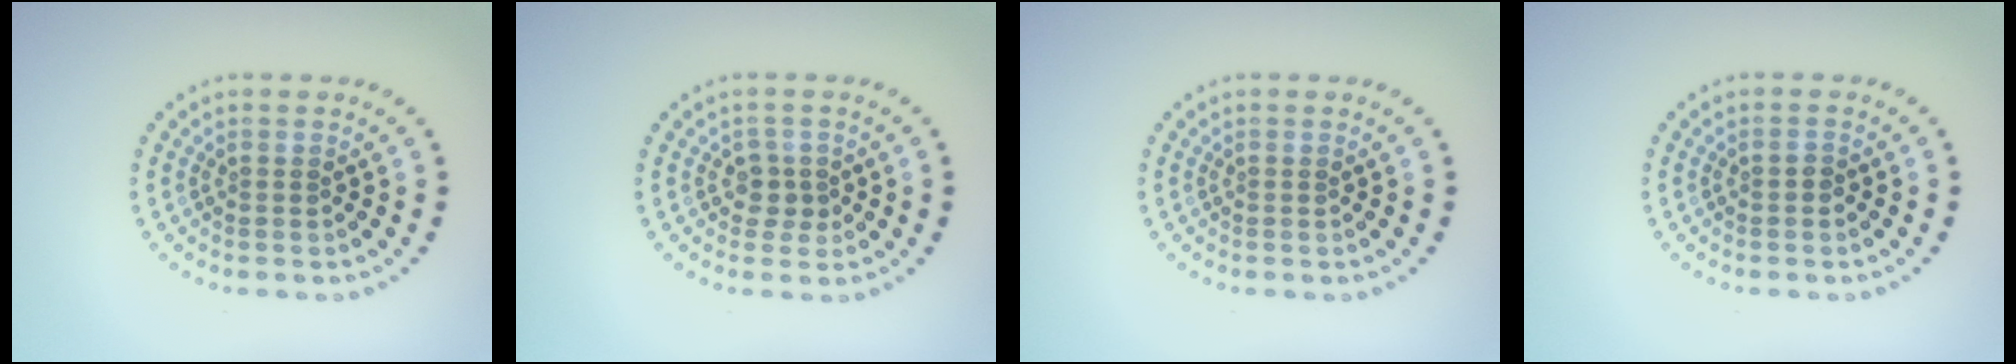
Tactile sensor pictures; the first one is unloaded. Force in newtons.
{"total": 1.8, "press": 1.5, "slide": 1.0}
{"total": 0.0}
{"total": 0.8, "press": 0.8, "slide": 0.2}